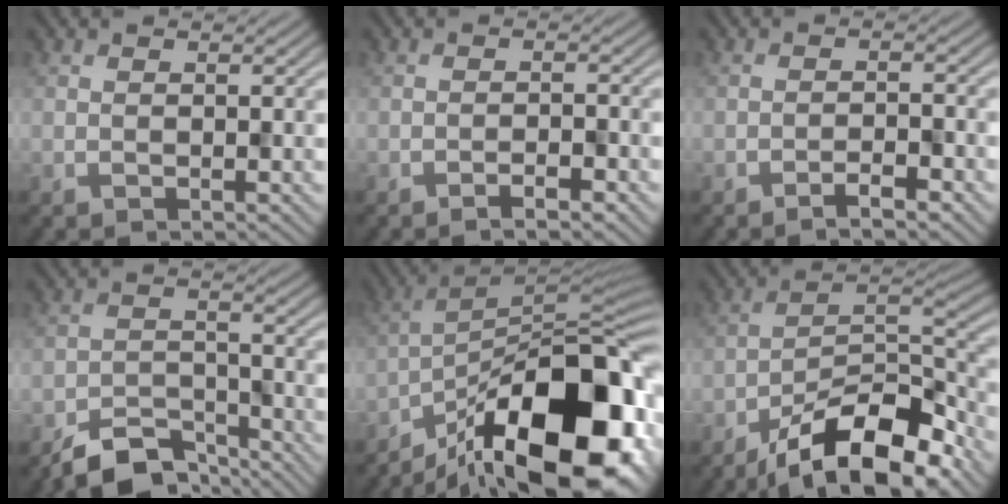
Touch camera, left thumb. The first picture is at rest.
{"total": 2.3, "force": [-1.6, 0.2, 1.6], "torque": [-0.028, 0.005, -0.030]}
{"total": 2.6, "force": [-1.9, 0.3, 1.7], "torque": [-0.030, 0.006, -0.037]}
{"total": 6.3, "force": [-5.3, 2.4, 2.4], "torque": [-0.037, -0.006, -0.102]}
{"total": 19.7, "force": [-11.6, 7.3, 14.2], "torque": [-0.209, -0.011, -0.200]}
{"total": 14.1, "force": [-9.5, 4.8, 9.2], "torque": [-0.150, -0.005, -0.181]}